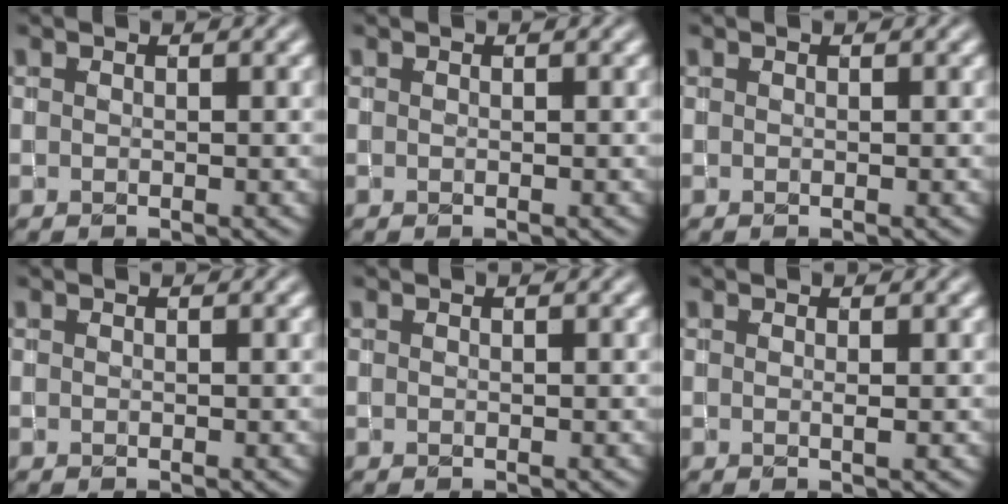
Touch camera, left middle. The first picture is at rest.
{"total": 0.0}
{"total": 0.0}
{"total": 0.0}
{"total": 0.0}
{"total": 0.7, "force": [0.0, 0.1, 0.7], "torque": [-0.009, 0.000, -0.002]}